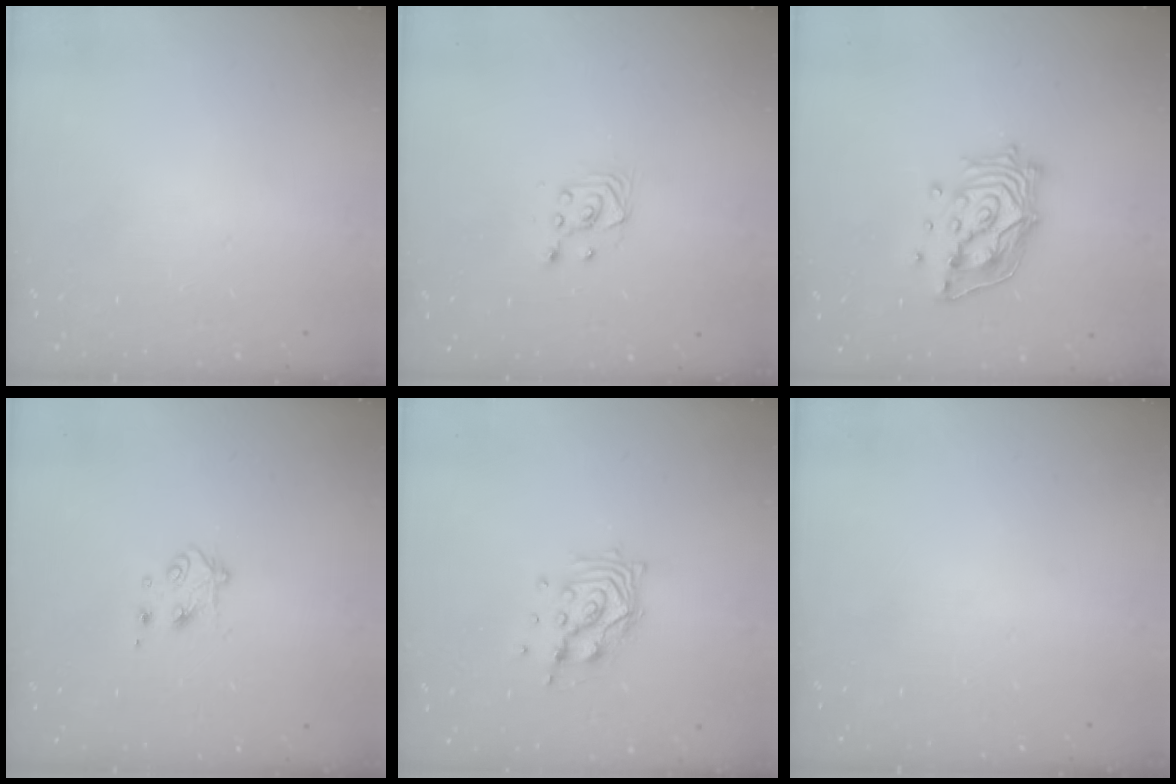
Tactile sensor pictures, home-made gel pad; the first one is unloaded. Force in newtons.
{"total": 2.9, "press": 2.6, "slide": 1.3}
{"total": 14.1, "press": 14.0, "slide": 1.7}
{"total": 4.8, "press": 4.8, "slide": 0.6}
{"total": 9.6, "press": 9.6, "slide": 0.8}
{"total": 0.0}